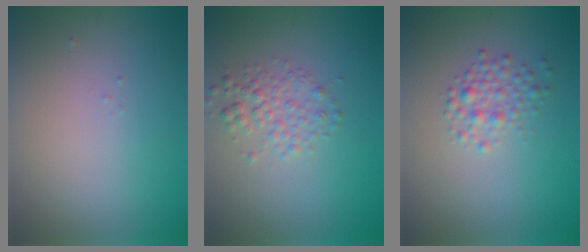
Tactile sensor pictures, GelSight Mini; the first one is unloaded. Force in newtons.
{"total": 2.4, "press": 2.4, "slide": 0.1}
{"total": 2.0, "press": 2.0, "slide": 0.1}